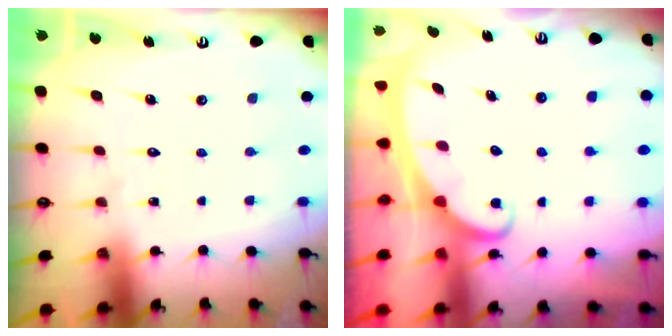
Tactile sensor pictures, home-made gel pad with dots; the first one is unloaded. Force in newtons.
{"total": 2.4, "press": 2.4, "slide": 0.3}